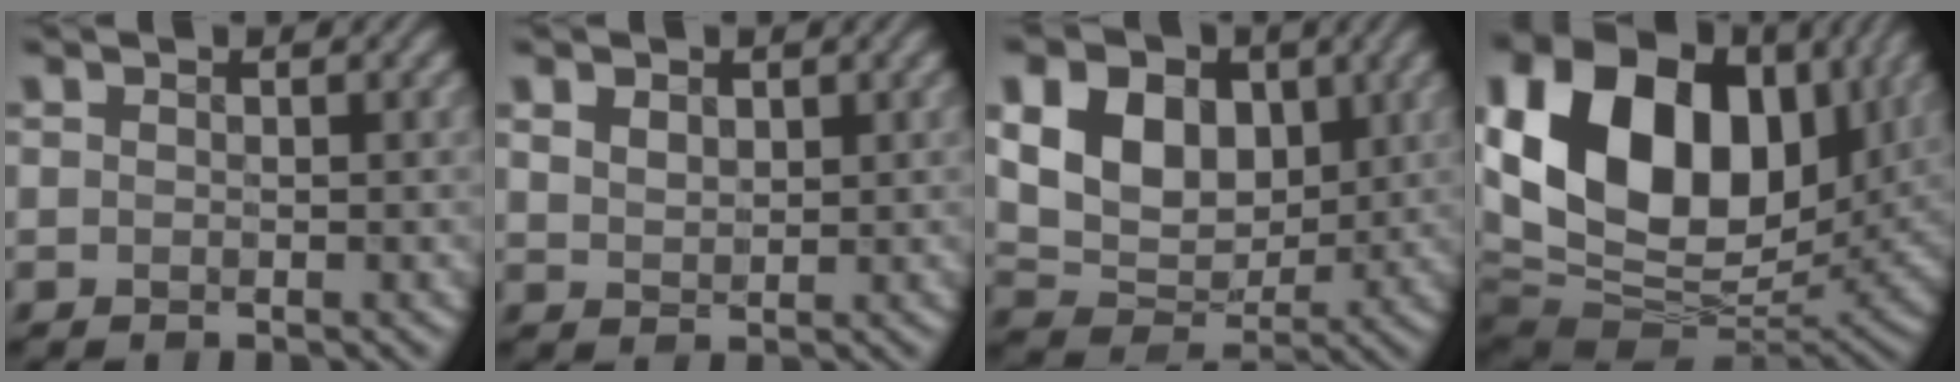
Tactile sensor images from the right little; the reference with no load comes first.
{"total": 2.0, "force": [0.8, 1.4, 1.1], "torque": [-0.031, 0.000, 0.018]}
{"total": 8.3, "force": [2.0, 6.0, 5.4], "torque": [-0.109, 0.000, 0.025]}
{"total": 18.0, "force": [4.6, 12.5, 12.1], "torque": [-0.232, 0.023, 0.078]}